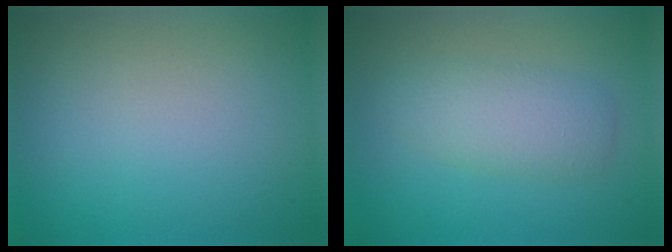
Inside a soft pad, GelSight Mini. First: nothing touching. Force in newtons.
{"total": 3.4, "press": 3.4, "slide": 0.1}